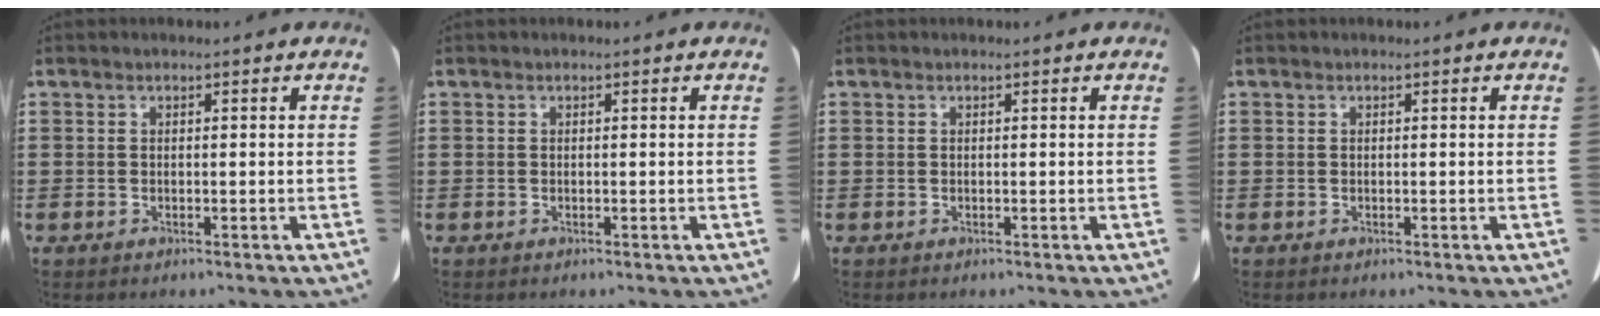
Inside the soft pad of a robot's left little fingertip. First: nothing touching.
{"total": 0.0}
{"total": 0.0}
{"total": 0.0}